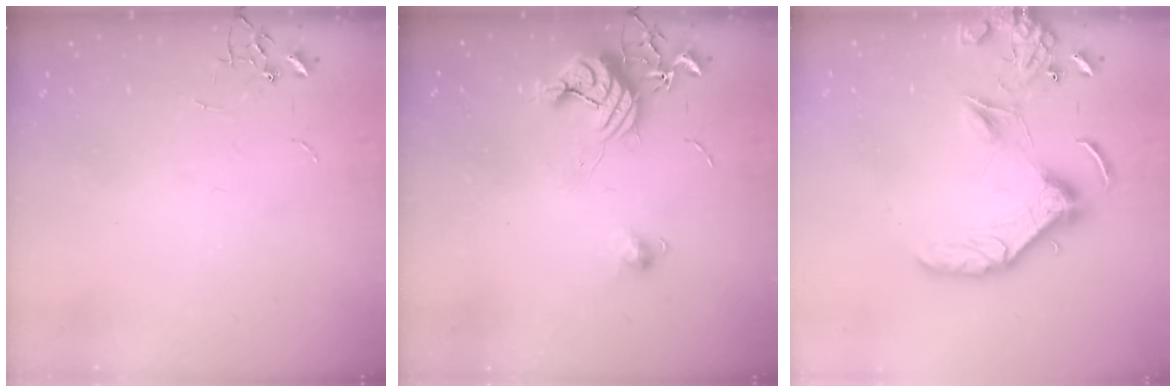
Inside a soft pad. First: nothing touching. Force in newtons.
{"total": 11.3, "press": 11.3, "slide": 0.7}
{"total": 13.1, "press": 12.9, "slide": 2.6}